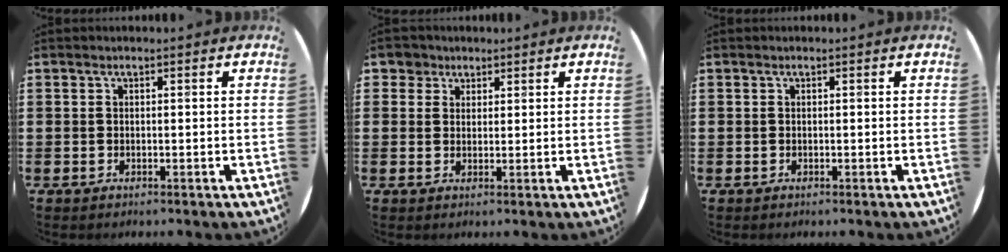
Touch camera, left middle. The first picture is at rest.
{"total": 3.0, "force": [2.2, 2.1, 0.1], "torque": [0.003, 0.005, 0.038]}
{"total": 0.0}